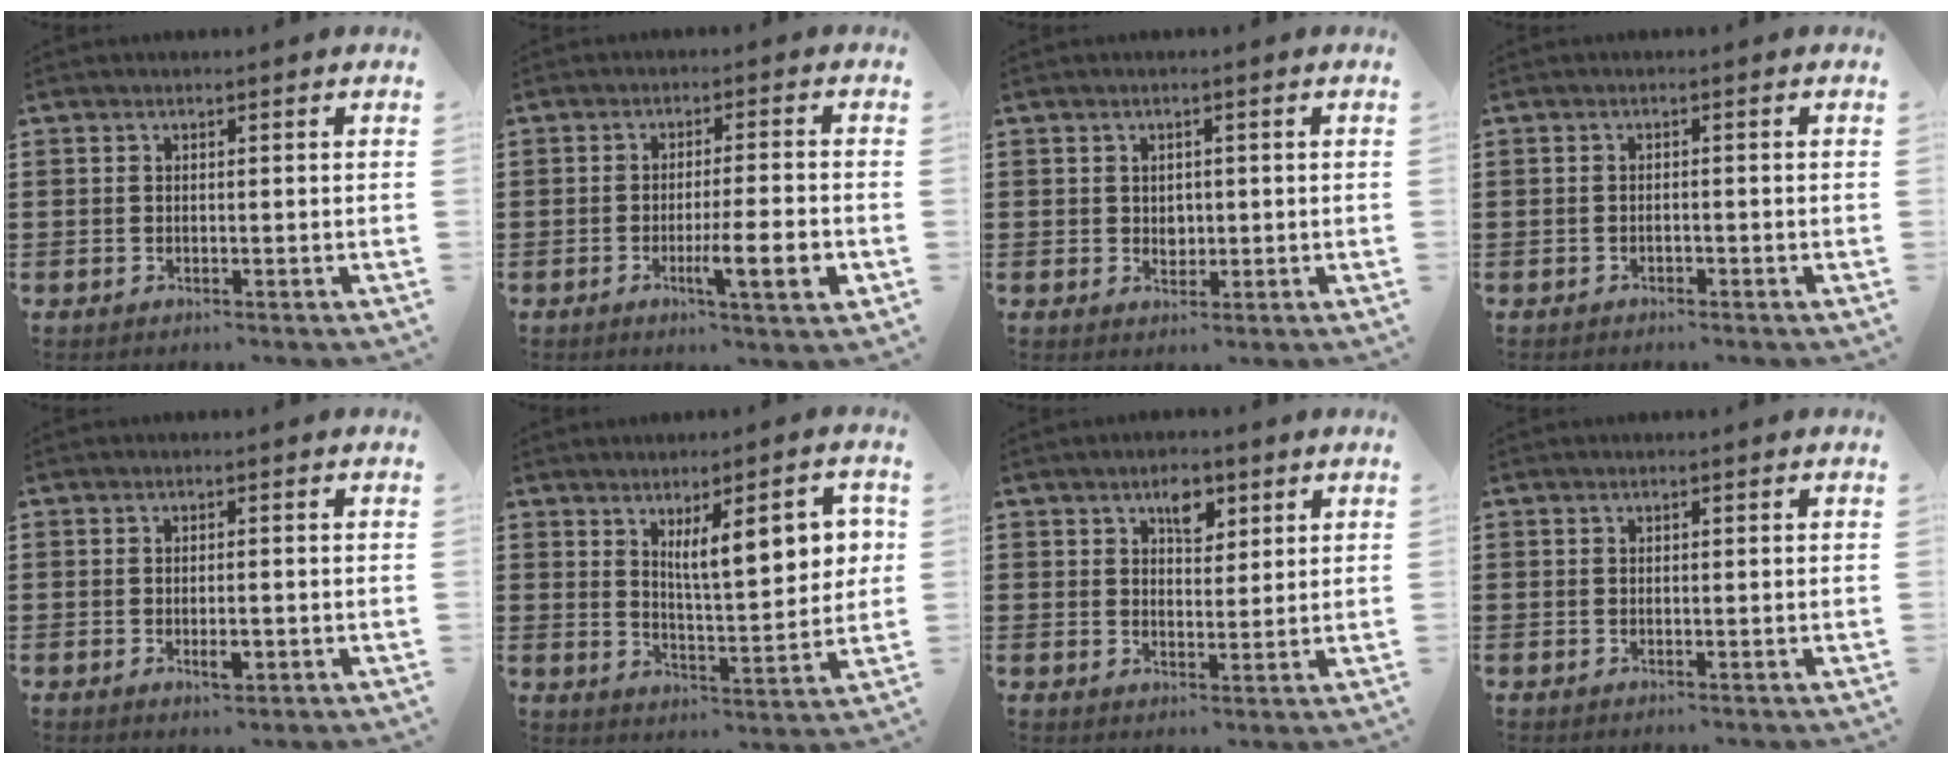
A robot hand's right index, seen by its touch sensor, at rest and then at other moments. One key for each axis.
{"total": 7.8, "fx": -2.4, "fy": 1.0, "fz": 7.3, "tx": -0.116, "ty": -0.005, "tz": -0.036}
{"total": 1.8, "fx": 0.2, "fy": 1.5, "fz": 0.9, "tx": -0.013, "ty": 0.005, "tz": 0.000}
{"total": 0.8, "fx": -0.8, "fy": 0.2, "fz": 0.3, "tx": -0.008, "ty": -0.002, "tz": -0.015}
{"total": 2.5, "fx": -0.7, "fy": 0.8, "fz": 2.2, "tx": -0.039, "ty": 0.001, "tz": -0.013}
{"total": 9.7, "fx": 3.6, "fy": 3.1, "fz": 8.5, "tx": -0.135, "ty": -0.001, "tz": 0.054}
{"total": 4.3, "fx": 2.5, "fy": 2.4, "fz": 2.6, "tx": -0.044, "ty": 0.004, "tz": 0.041}
{"total": 0.0}